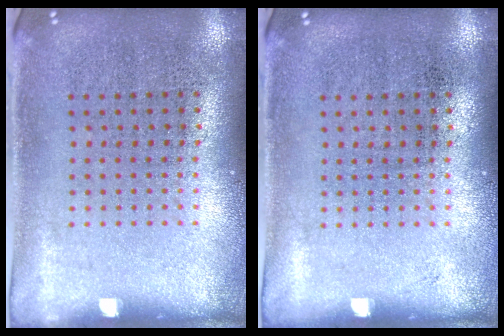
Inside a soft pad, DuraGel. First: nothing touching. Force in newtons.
{"total": 0.0}